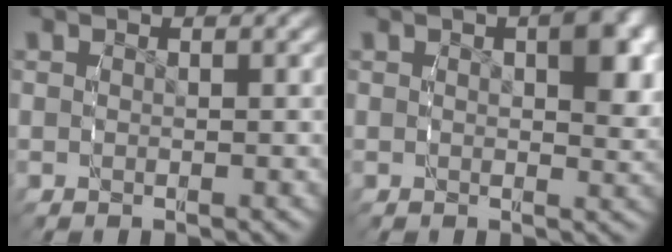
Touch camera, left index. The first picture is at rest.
{"total": 3.2, "force": [0.6, 1.1, 2.9], "torque": [-0.037, -0.008, 0.014]}